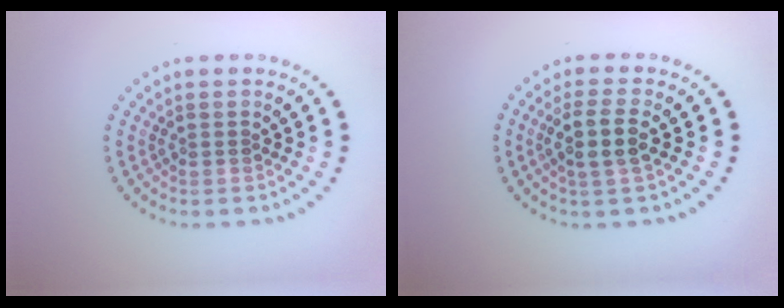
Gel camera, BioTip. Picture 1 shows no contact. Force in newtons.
{"total": 2.9, "press": 2.5, "slide": 1.5}